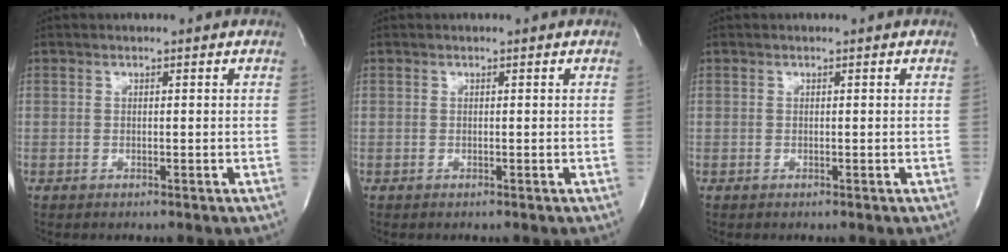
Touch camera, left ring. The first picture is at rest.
{"total": 0.0}
{"total": 0.0}